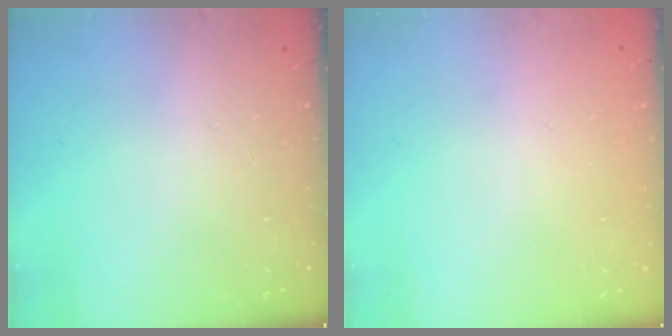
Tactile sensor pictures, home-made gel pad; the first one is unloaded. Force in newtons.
{"total": 0.0}